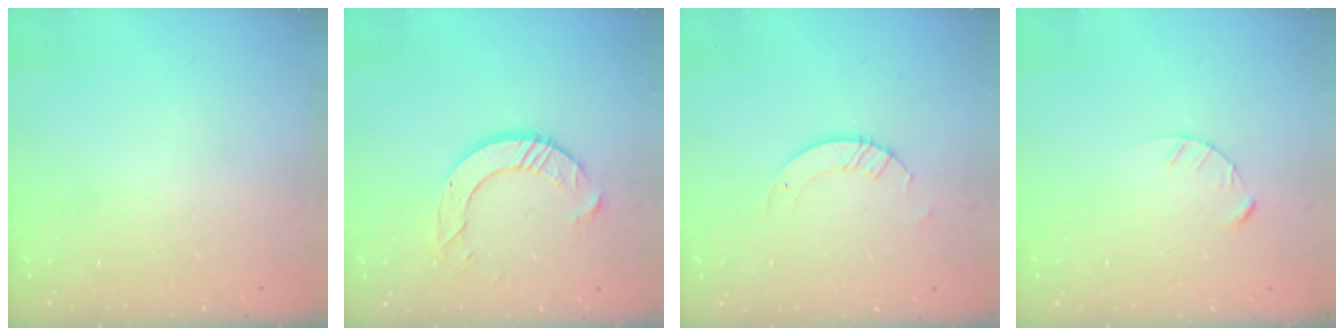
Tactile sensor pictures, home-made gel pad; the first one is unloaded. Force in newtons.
{"total": 9.1, "press": 9.0, "slide": 0.7}
{"total": 3.2, "press": 3.2, "slide": 0.2}
{"total": 2.4, "press": 2.4, "slide": 0.3}